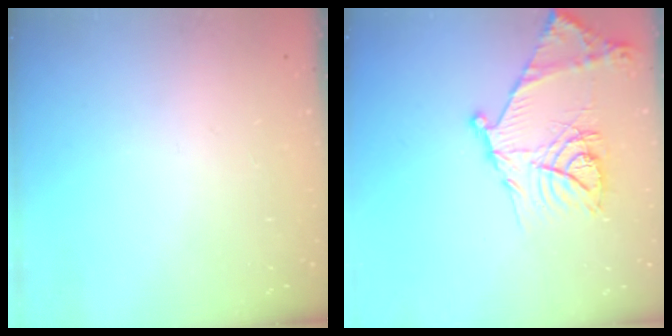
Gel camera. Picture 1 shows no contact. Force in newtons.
{"total": 18.7, "press": 18.6, "slide": 1.4}